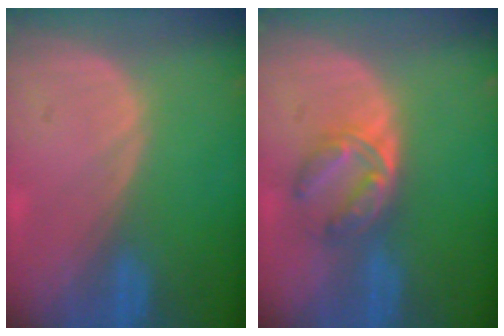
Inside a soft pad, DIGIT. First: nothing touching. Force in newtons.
{"total": 5.6, "press": 5.4, "slide": 1.4}